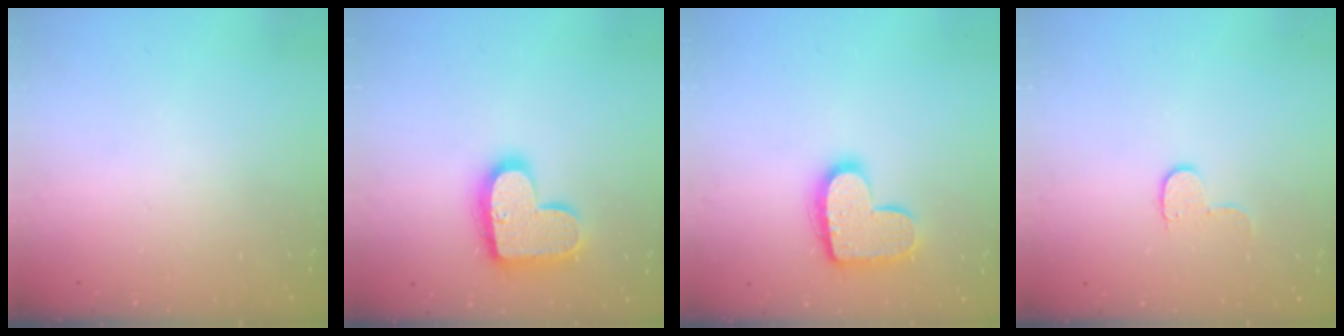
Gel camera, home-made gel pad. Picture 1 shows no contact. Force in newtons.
{"total": 17.1, "press": 17.1, "slide": 1.0}
{"total": 14.6, "press": 14.6, "slide": 0.8}
{"total": 6.1, "press": 6.1, "slide": 0.4}